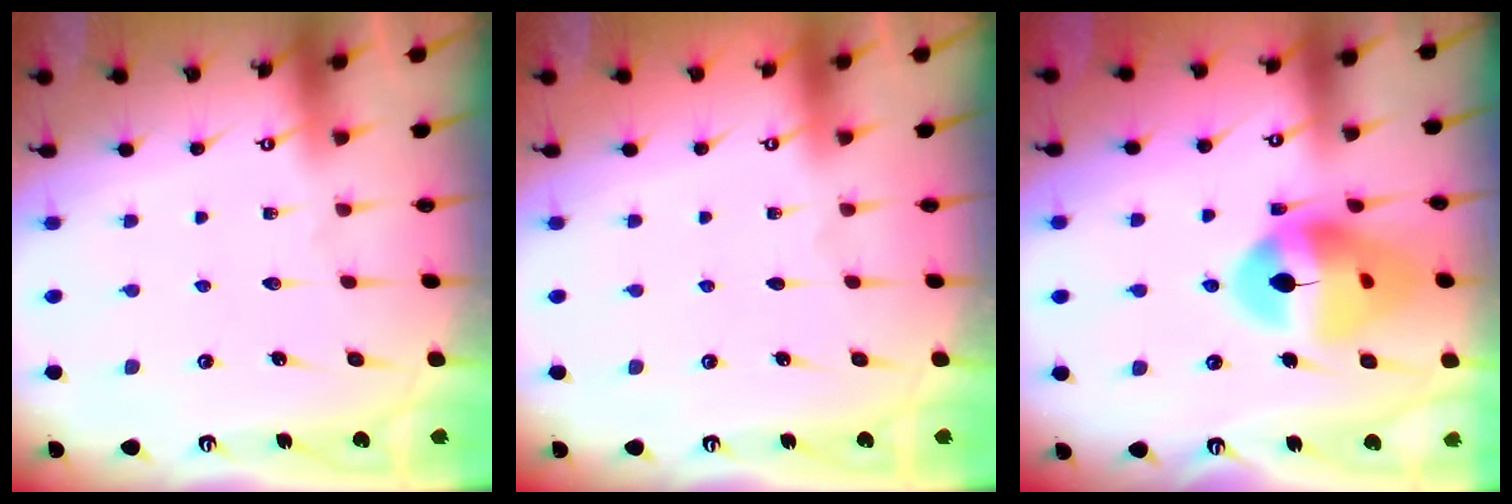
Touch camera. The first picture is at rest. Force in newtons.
{"total": 0.0}
{"total": 16.7, "press": 16.6, "slide": 2.3}